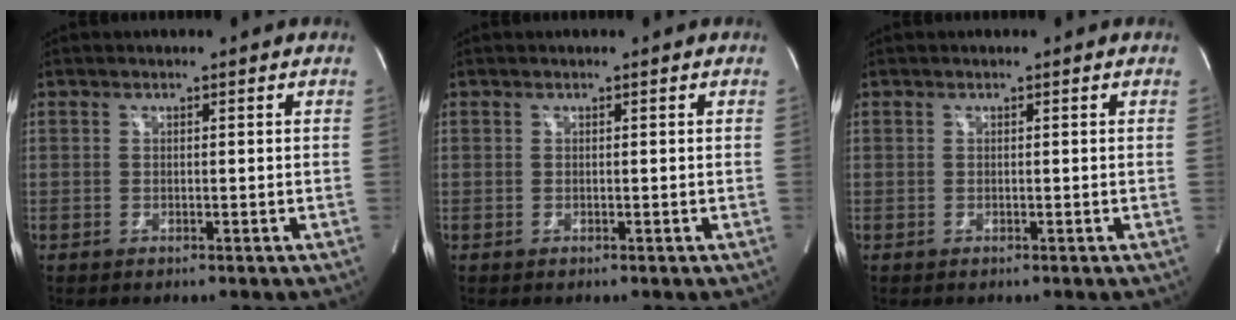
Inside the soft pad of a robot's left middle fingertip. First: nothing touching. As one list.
[{"total": 0.0}, {"total": 0.0}]